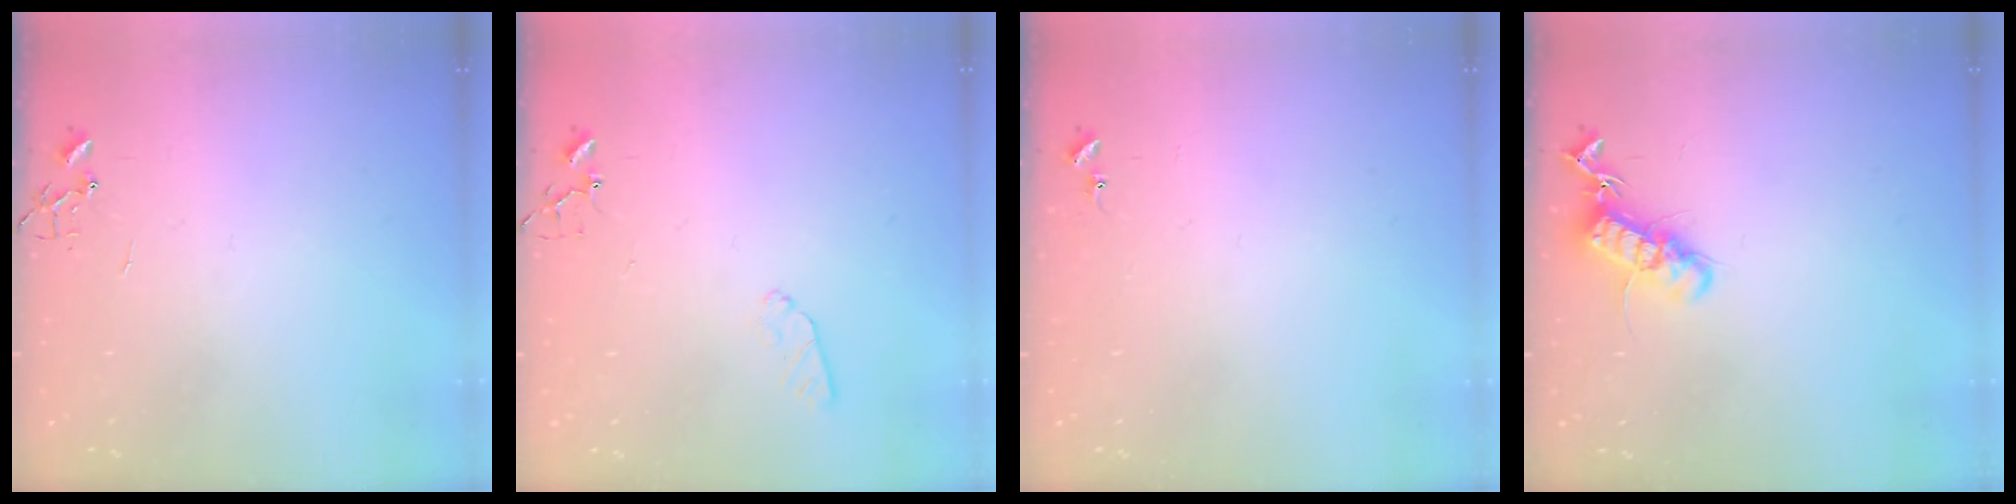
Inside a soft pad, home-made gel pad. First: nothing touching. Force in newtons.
{"total": 5.3, "press": 5.2, "slide": 0.7}
{"total": 6.8, "press": 6.7, "slide": 0.5}
{"total": 13.8, "press": 13.7, "slide": 1.3}